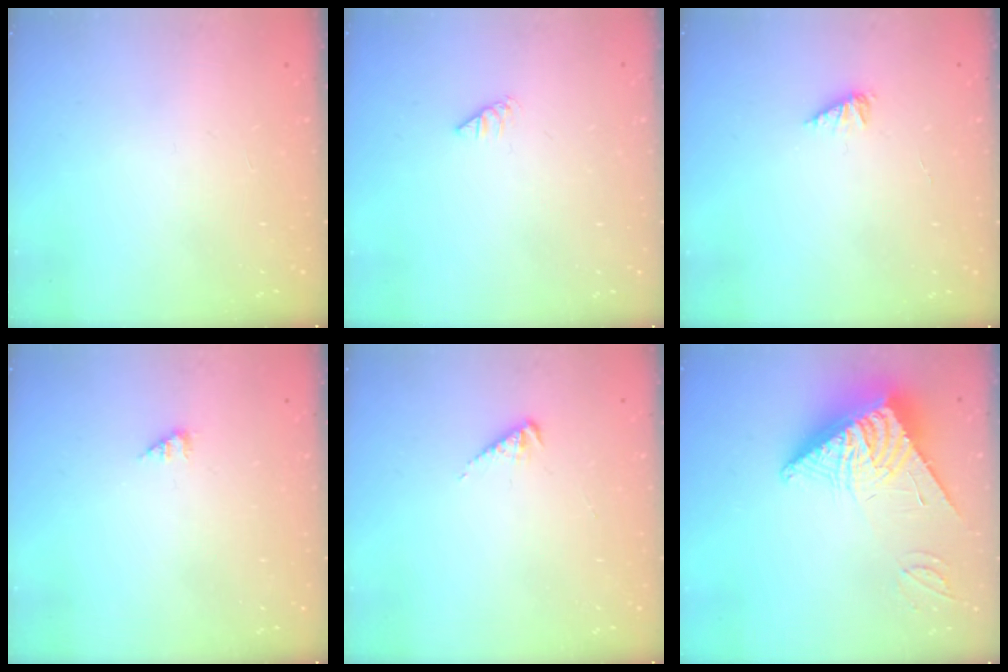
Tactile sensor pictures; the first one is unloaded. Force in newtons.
{"total": 0.0}
{"total": 2.1, "press": 2.1, "slide": 0.3}
{"total": 1.3, "press": 1.3, "slide": 0.2}
{"total": 2.9, "press": 2.9, "slide": 0.6}
{"total": 12.9, "press": 12.9, "slide": 1.3}